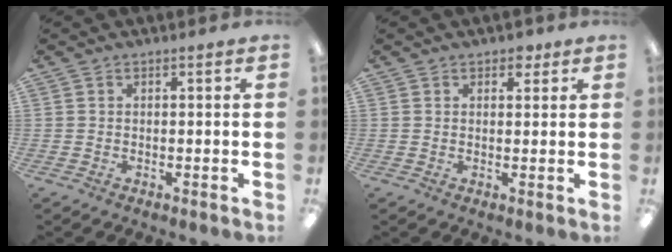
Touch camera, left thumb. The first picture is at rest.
{"total": 2.5, "force": [1.7, 1.6, 0.9], "torque": [-0.002, -0.003, 0.027]}